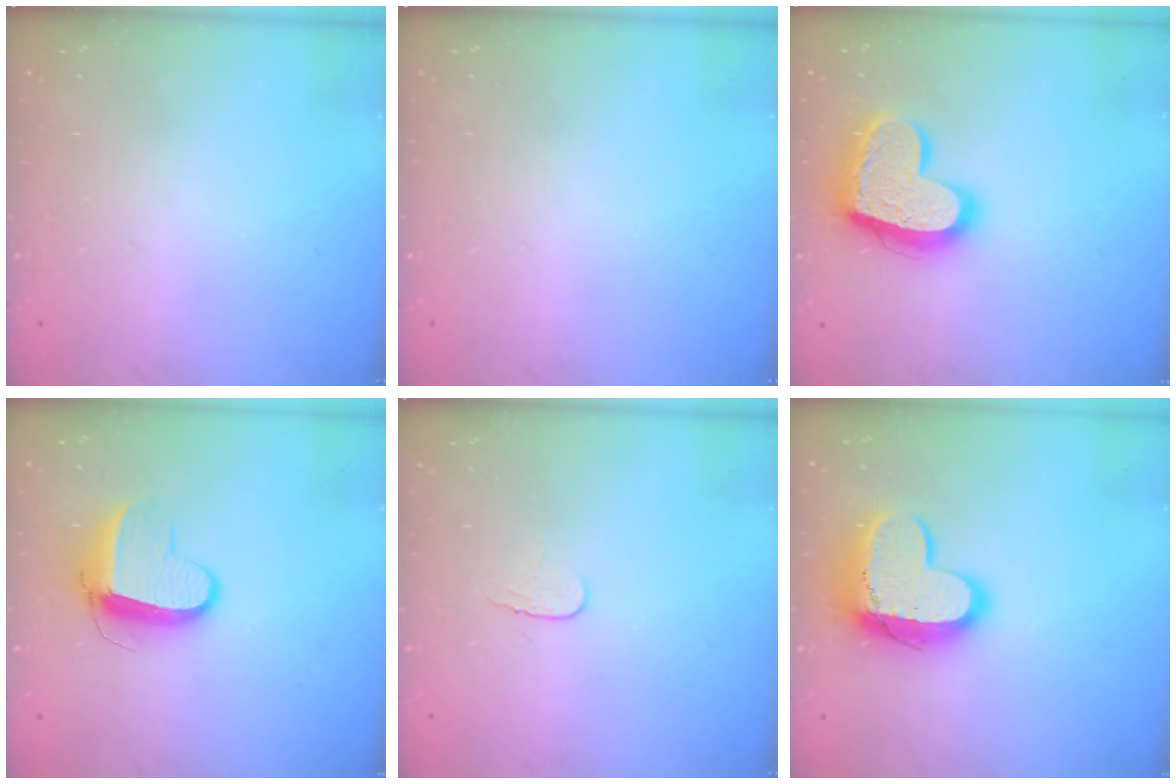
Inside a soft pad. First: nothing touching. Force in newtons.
{"total": 0.0}
{"total": 18.2, "press": 18.2, "slide": 1.6}
{"total": 9.6, "press": 9.5, "slide": 0.9}
{"total": 3.8, "press": 3.8, "slide": 0.4}
{"total": 14.3, "press": 14.3, "slide": 1.2}